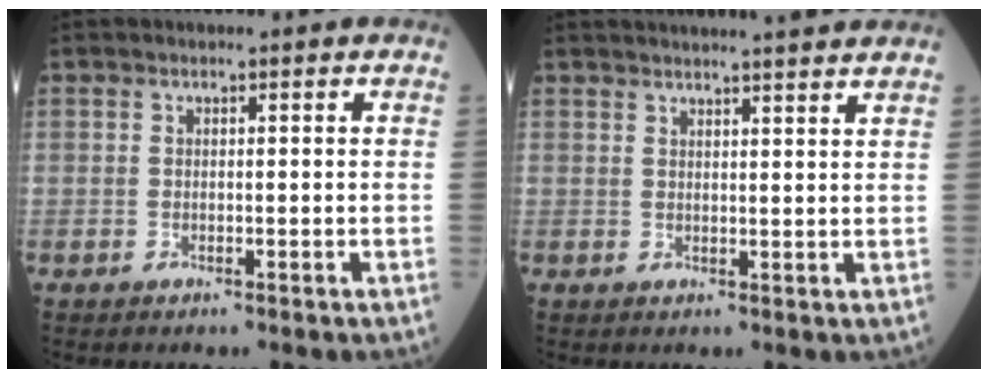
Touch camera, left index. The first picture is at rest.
{"total": 10.7, "force": [9.8, -0.2, 4.3], "torque": [-0.063, 0.017, 0.113]}